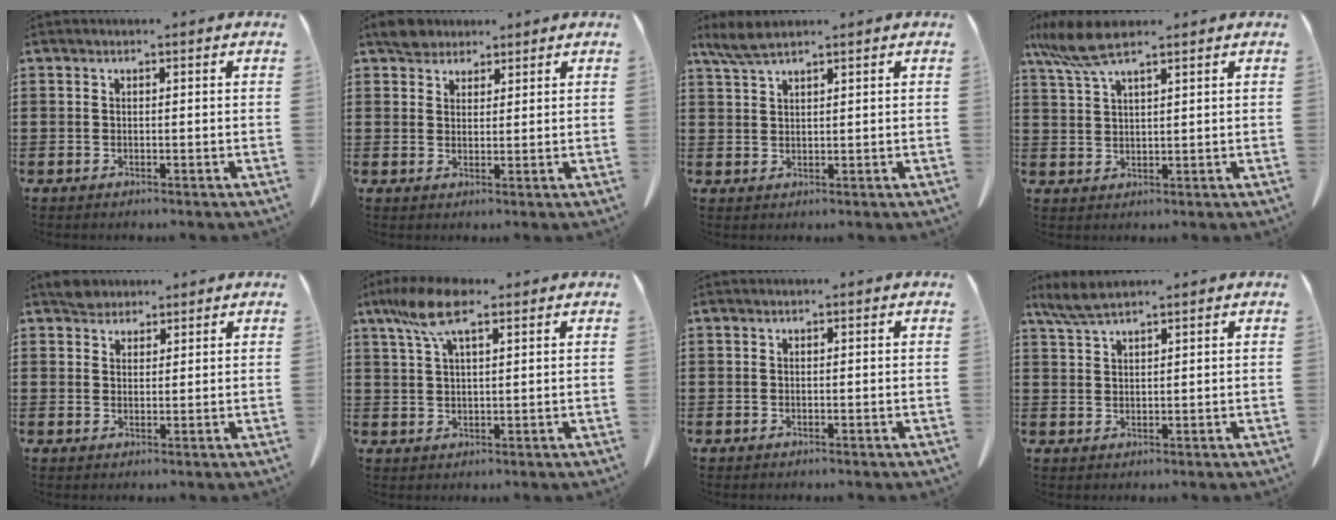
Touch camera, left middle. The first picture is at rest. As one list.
[{"total": 3.7, "force": [3.2, 1.6, 0.8], "torque": [-0.019, 0.000, 0.062]}, {"total": 3.4, "force": [2.5, 0.5, 2.2], "torque": [-0.049, 0.000, 0.048]}, {"total": 6.9, "force": [4.9, 1.2, 4.7], "torque": [-0.117, -0.011, 0.086]}, {"total": 2.9, "force": [2.7, 1.2, 0.4], "torque": [-0.008, 0.002, 0.051]}, {"total": 8.1, "force": [4.6, 2.2, 6.2], "torque": [-0.138, -0.001, 0.080]}, {"total": 0.0}, {"total": 3.6, "force": [2.8, 0.5, 2.1], "torque": [-0.049, 0.000, 0.054]}]